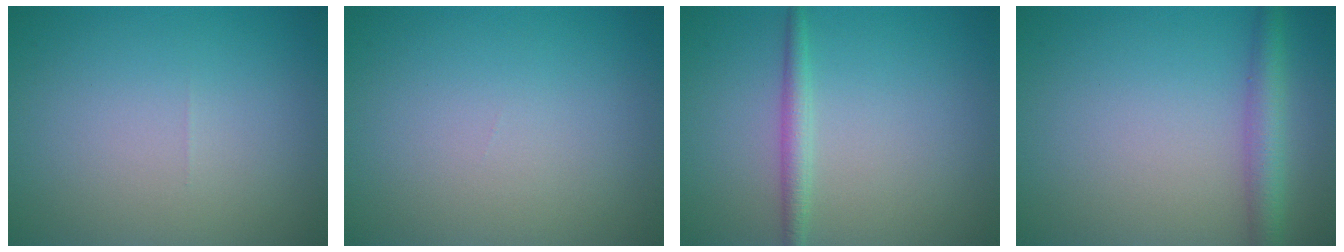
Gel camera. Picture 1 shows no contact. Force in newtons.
{"total": 0.0}
{"total": 1.8, "press": 1.8, "slide": 0.0}
{"total": 3.1, "press": 3.1, "slide": 0.1}